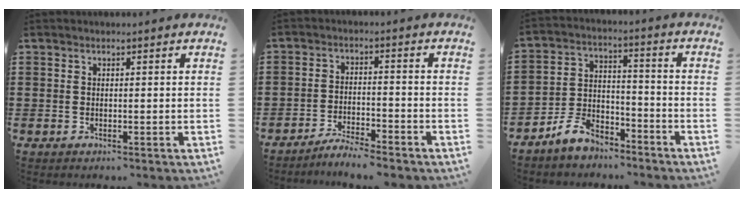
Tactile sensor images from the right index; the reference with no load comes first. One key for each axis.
{"total": 3.8, "fx": -3.7, "fy": -0.2, "fz": 0.6, "tx": -0.015, "ty": 0.003, "tz": -0.076}
{"total": 6.4, "fx": -5.7, "fy": 2.4, "fz": 1.6, "tx": -0.049, "ty": 0.015, "tz": -0.117}